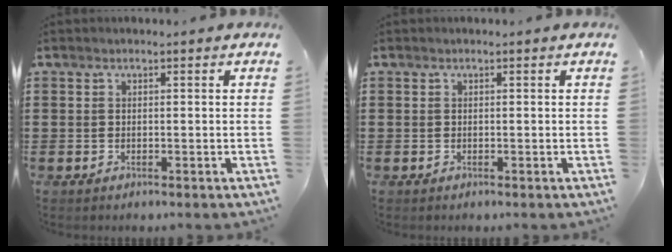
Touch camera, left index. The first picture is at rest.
{"total": 0.0}